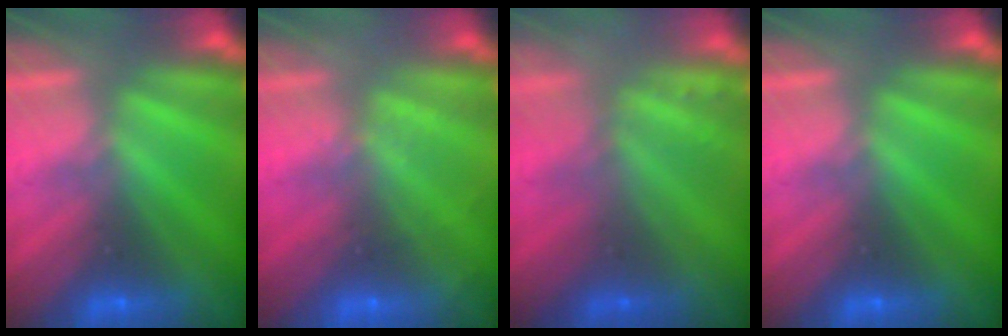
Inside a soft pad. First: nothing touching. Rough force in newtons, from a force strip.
{"total": 1.8}
{"total": 2.2}
{"total": 0.0}